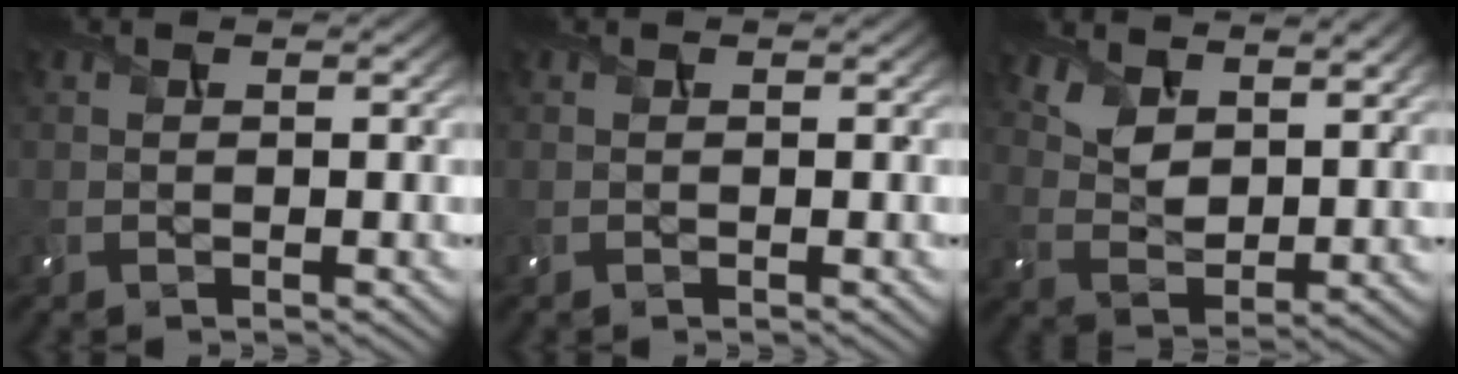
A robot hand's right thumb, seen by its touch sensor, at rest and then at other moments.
{"total": 0.0}
{"total": 8.5, "force": [5.9, 3.9, 4.7], "torque": [-0.114, -0.003, 0.108]}